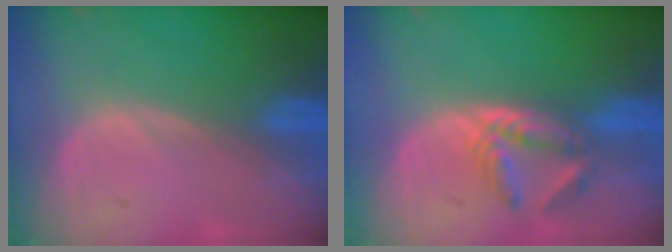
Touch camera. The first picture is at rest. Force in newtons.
{"total": 5.8, "press": 4.9, "slide": 3.1}